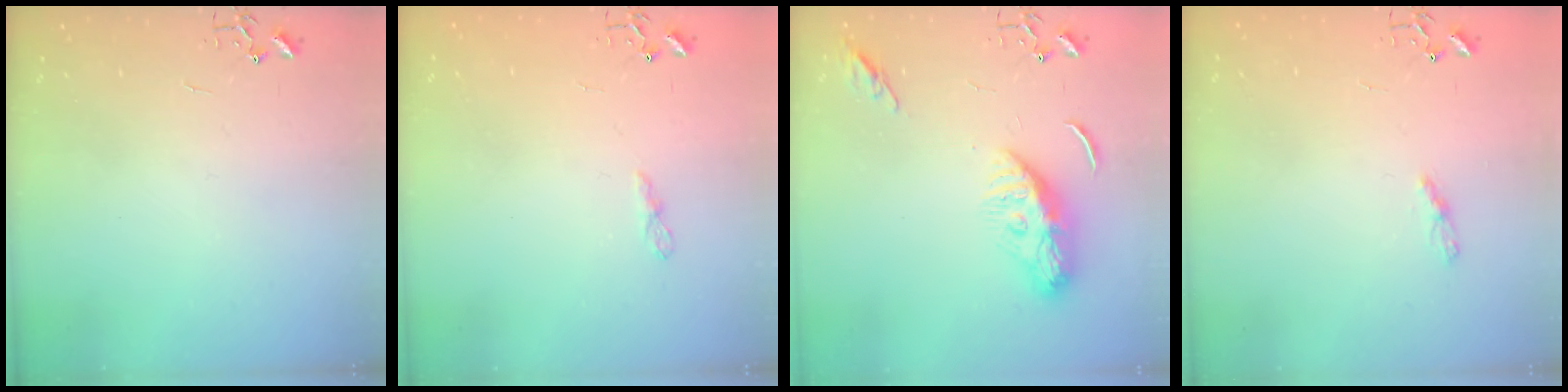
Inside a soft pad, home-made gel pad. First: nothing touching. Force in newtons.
{"total": 4.8, "press": 4.7, "slide": 0.6}
{"total": 10.8, "press": 10.7, "slide": 1.0}
{"total": 4.7, "press": 4.7, "slide": 0.4}